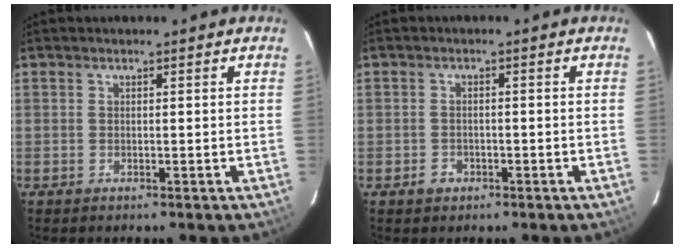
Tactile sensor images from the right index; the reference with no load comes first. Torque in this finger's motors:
{"motor_torque": [0.15, -0.18, -0.01, -0.01]}